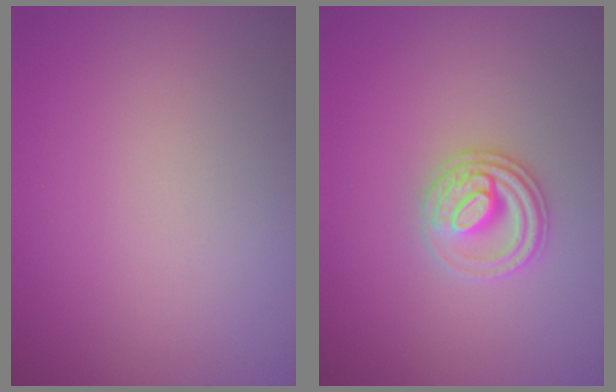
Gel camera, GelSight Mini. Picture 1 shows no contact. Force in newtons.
{"total": 2.7, "press": 2.5, "slide": 0.9}